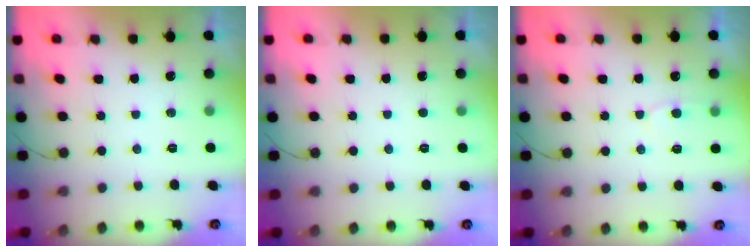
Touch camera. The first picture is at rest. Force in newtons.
{"total": 1.7, "press": 1.7, "slide": 0.2}
{"total": 4.2, "press": 4.2, "slide": 0.4}